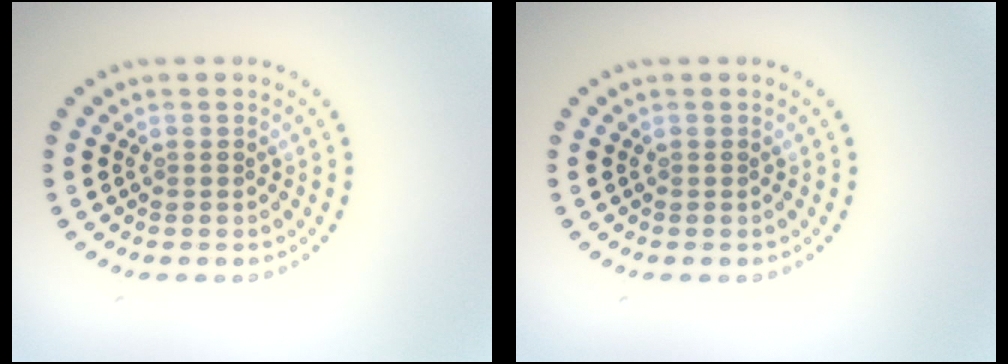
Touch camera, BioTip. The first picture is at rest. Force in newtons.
{"total": 0.0}